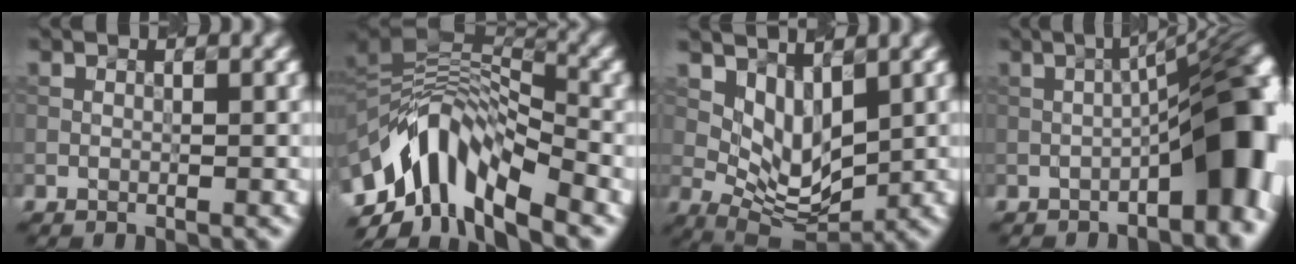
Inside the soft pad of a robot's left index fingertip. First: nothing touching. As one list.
[{"total": 11.3, "force": [-4.8, 4.9, 9.0], "torque": [-0.145, 0.021, -0.092]}, {"total": 5.1, "force": [2.3, 2.7, 3.6], "torque": [-0.071, -0.015, 0.049]}, {"total": 9.7, "force": [-3.0, 2.5, 8.9], "torque": [-0.116, 0.020, -0.047]}]